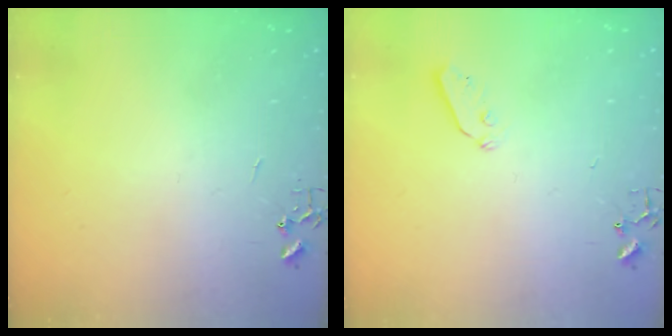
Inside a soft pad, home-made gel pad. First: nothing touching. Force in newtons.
{"total": 3.8, "press": 3.7, "slide": 0.7}